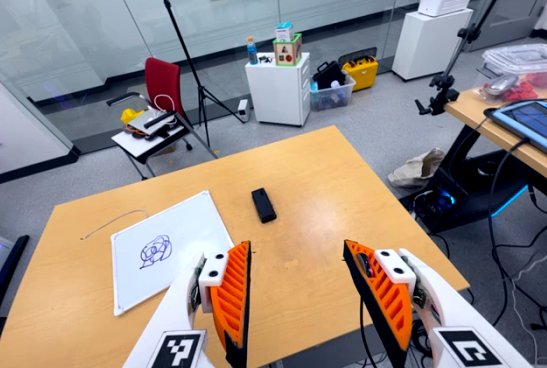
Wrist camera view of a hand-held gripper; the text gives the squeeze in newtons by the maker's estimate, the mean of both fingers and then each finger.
{"total": 0.0}